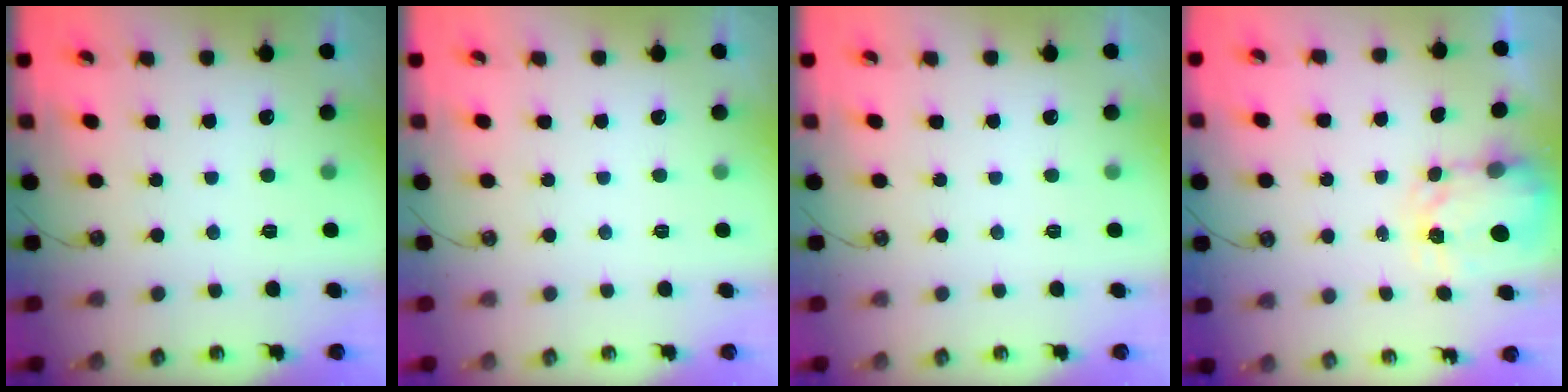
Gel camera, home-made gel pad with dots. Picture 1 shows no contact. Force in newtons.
{"total": 0.0}
{"total": 0.0}
{"total": 3.4, "press": 3.3, "slide": 0.5}